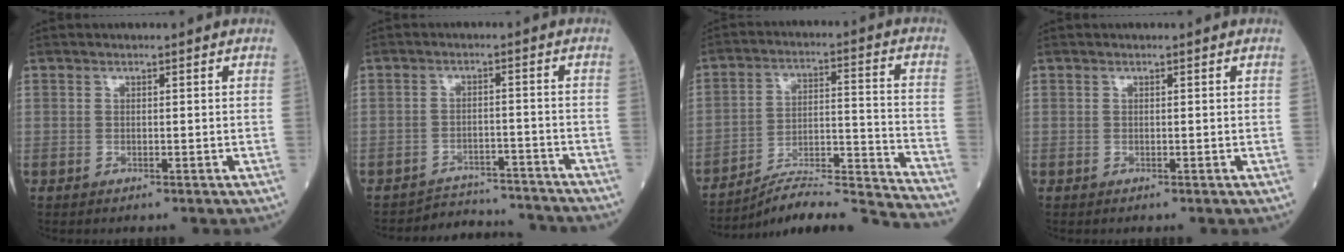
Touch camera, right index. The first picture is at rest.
{"total": 8.9, "force": [-8.7, 1.6, -0.6], "torque": [0.014, 0.023, -0.115]}
{"total": 19.6, "force": [-18.8, -1.6, 5.5], "torque": [-0.070, 0.012, -0.283]}
{"total": 0.0}